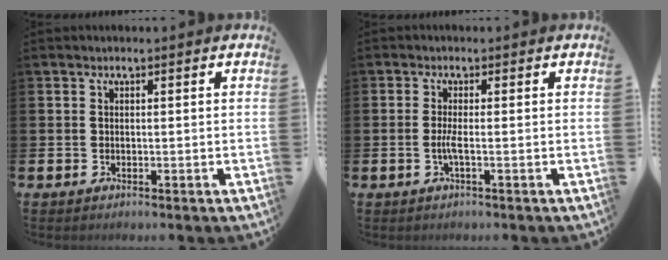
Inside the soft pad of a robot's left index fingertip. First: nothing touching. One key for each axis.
{"total": 1.7, "fx": -0.4, "fy": -0.1, "fz": 1.7, "tx": -0.038, "ty": 0.000, "tz": -0.008}